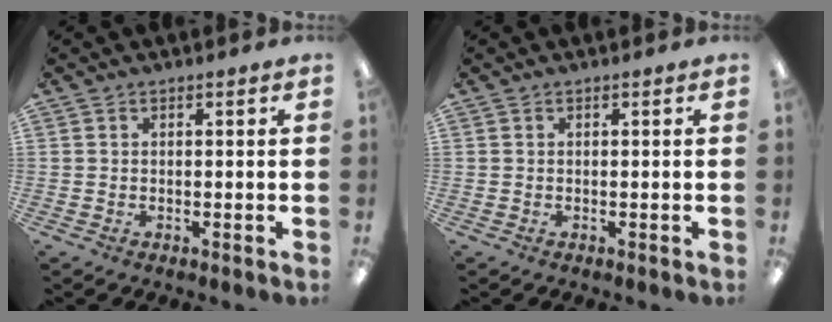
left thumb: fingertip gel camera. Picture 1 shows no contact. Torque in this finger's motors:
{"motor_torque": [0.00, 0.00, 0.00, 0.00, 0.00]}